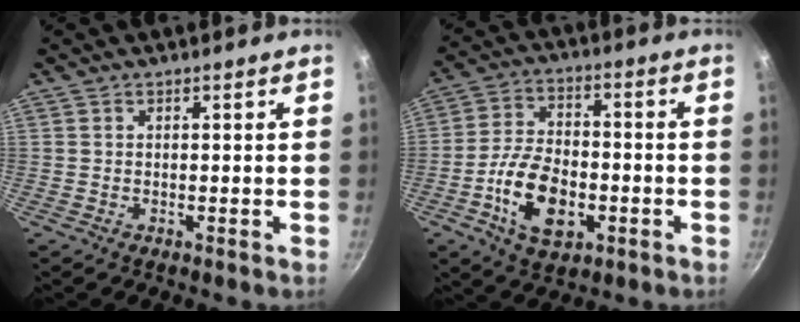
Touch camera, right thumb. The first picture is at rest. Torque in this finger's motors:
{"motor_torque": [-0.02, 0.49, -0.01, 0.04, 0.12]}